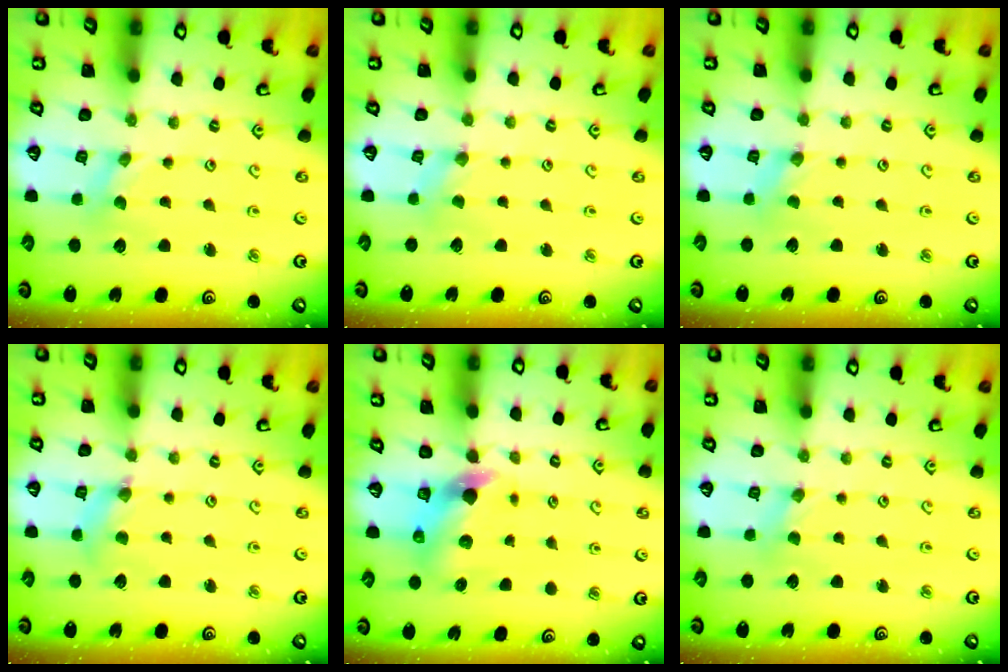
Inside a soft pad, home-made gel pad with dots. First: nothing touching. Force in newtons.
{"total": 0.6, "press": 0.6, "slide": 0.2}
{"total": 0.0}
{"total": 3.7, "press": 3.7, "slide": 0.4}
{"total": 6.3, "press": 6.3, "slide": 0.9}
{"total": 1.8, "press": 1.7, "slide": 0.3}